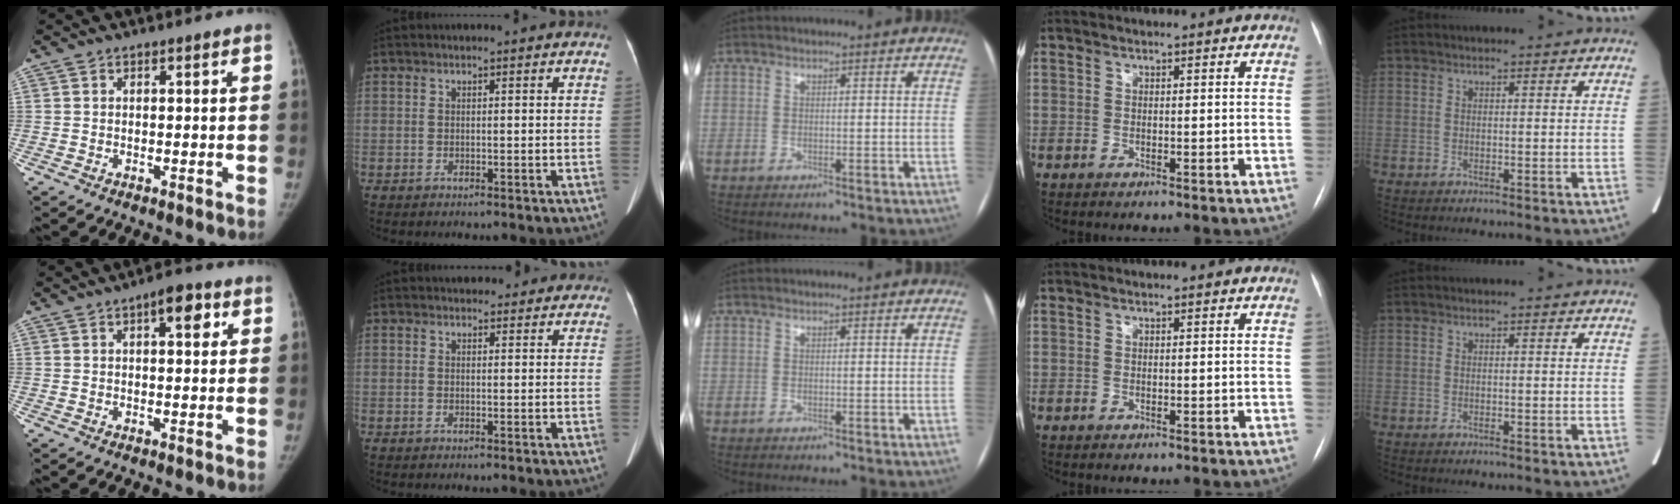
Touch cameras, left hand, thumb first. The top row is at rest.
{"thumb": {"total": 5.3, "force": [2.2, 2.1, 4.3], "torque": [-0.046, -0.002, 0.025]}, "index": {"total": 6.1, "force": [5.3, 2.5, 1.6], "torque": [-0.004, 0.016, 0.058]}}